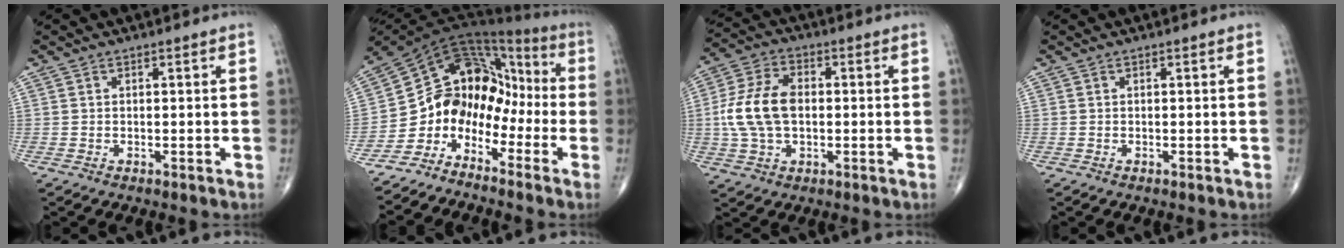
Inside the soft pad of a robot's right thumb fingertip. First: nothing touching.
{"total": 11.9, "force": [-6.3, 8.5, 5.4], "torque": [-0.047, 0.115, -0.130]}
{"total": 12.0, "force": [-0.1, 7.6, 9.3], "torque": [-0.186, 0.018, -0.004]}
{"total": 0.0}